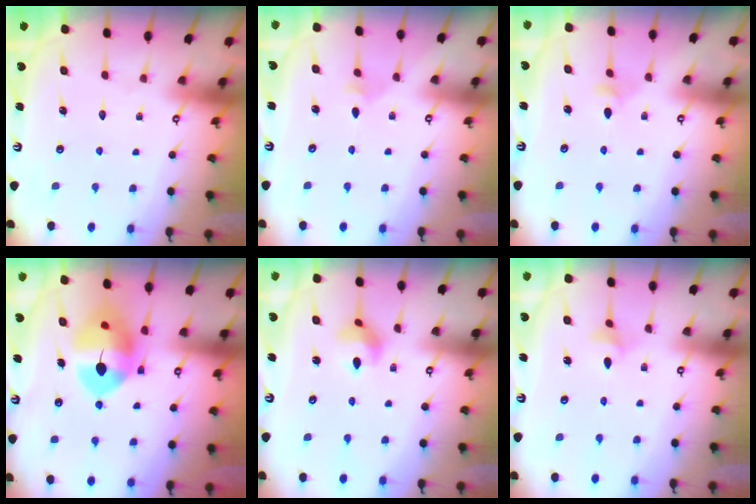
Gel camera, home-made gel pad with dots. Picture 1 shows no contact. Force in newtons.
{"total": 2.3, "press": 2.3, "slide": 0.6}
{"total": 3.7, "press": 3.6, "slide": 0.7}
{"total": 12.1, "press": 11.9, "slide": 1.9}
{"total": 5.1, "press": 5.0, "slide": 0.9}
{"total": 2.9, "press": 2.9, "slide": 0.5}